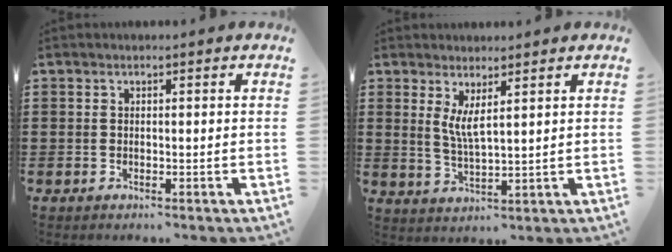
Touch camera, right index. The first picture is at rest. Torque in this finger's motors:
{"motor_torque": [0.03, -0.03, 0.08, 0.08]}